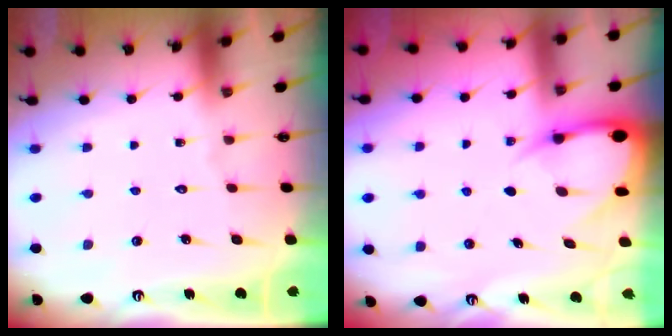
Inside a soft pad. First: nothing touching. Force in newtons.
{"total": 5.5, "press": 5.5, "slide": 0.7}